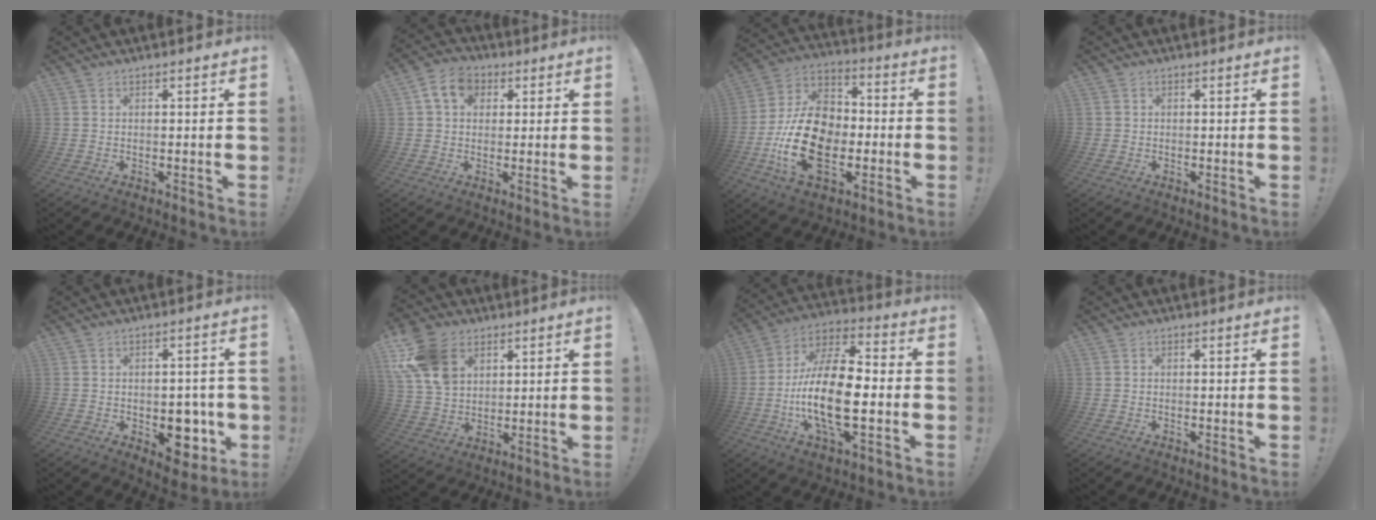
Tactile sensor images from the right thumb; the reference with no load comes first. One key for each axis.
{"total": 9.1, "fx": 3.2, "fy": 6.9, "fz": 4.9, "tx": -0.078, "ty": 0.006, "tz": 0.062}
{"total": 21.7, "fx": -5.1, "fy": 14.5, "fz": 15.4, "tx": -0.294, "ty": 0.031, "tz": -0.075}
{"total": 0.9, "fx": 0.2, "fy": 0.9, "fz": 0.1, "tx": -0.005, "ty": 0.004, "tz": 0.004}
{"total": 10.7, "fx": -2.9, "fy": 7.5, "fz": 7.0, "tx": -0.048, "ty": 0.013, "tz": -0.038}
{"total": 16.1, "fx": 7.2, "fy": 11.4, "fz": 8.8, "tx": -0.174, "ty": -0.030, "tz": 0.144}
{"total": 20.3, "fx": -4.0, "fy": 8.8, "fz": 17.9, "tx": -0.354, "ty": 0.009, "tz": -0.070}
{"total": 0.0}